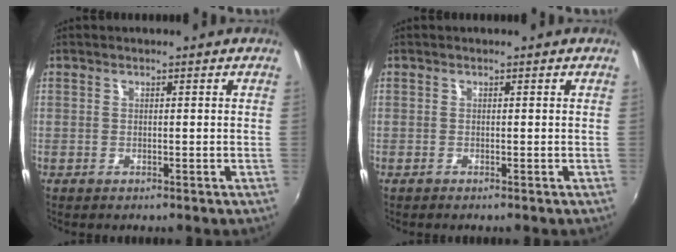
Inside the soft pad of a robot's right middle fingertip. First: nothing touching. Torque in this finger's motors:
{"motor_torque": [0.01, -0.02, 0.00, 0.00]}